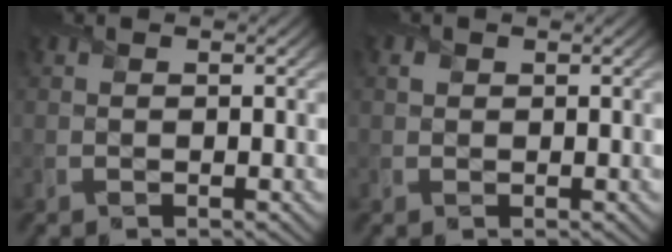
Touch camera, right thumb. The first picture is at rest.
{"total": 0.8, "force": [0.3, 0.7, 0.1], "torque": [0.000, -0.001, 0.005]}